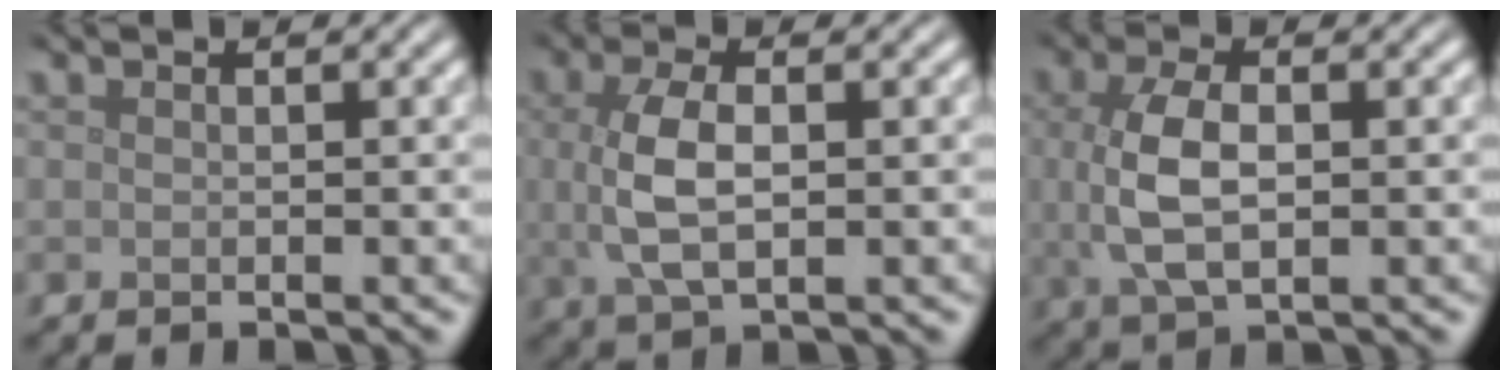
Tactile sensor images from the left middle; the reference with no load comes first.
{"total": 4.6, "force": [0.3, 2.1, 4.1], "torque": [-0.097, 0.003, 0.007]}
{"total": 5.3, "force": [0.3, 2.7, 4.5], "torque": [-0.110, 0.002, 0.008]}